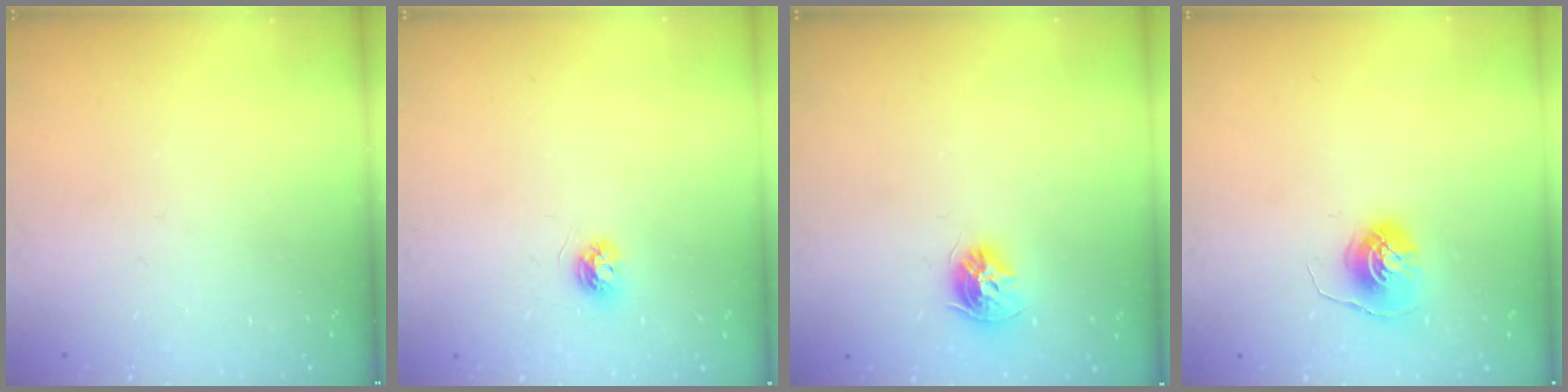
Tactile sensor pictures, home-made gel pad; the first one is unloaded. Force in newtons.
{"total": 4.5, "press": 4.5, "slide": 0.7}
{"total": 8.9, "press": 8.8, "slide": 1.2}
{"total": 6.4, "press": 6.4, "slide": 0.6}